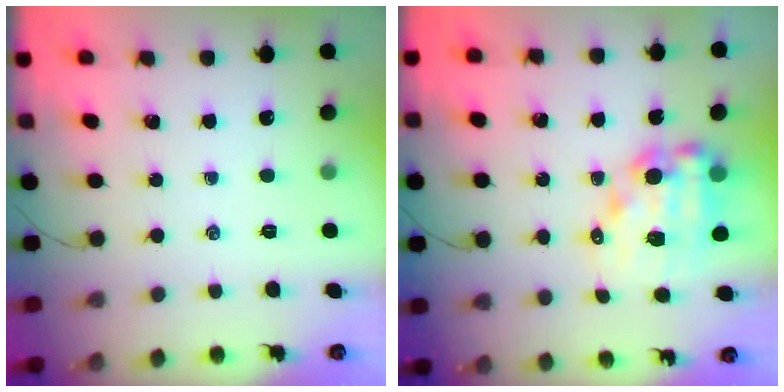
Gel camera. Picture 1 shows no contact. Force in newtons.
{"total": 11.8, "press": 11.4, "slide": 3.0}